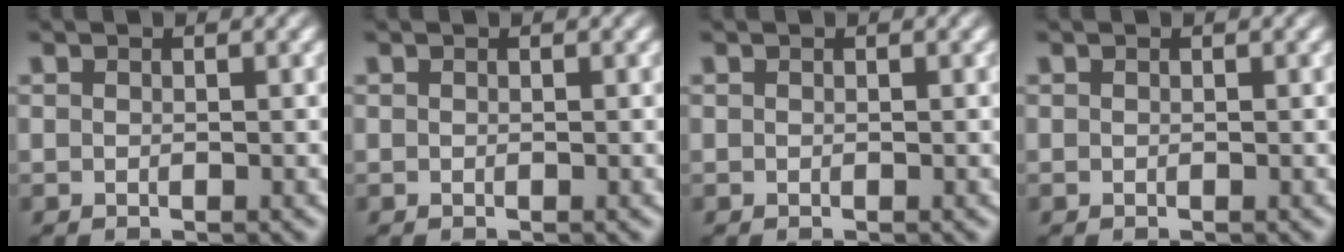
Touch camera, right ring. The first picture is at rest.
{"total": 0.0}
{"total": 0.0}
{"total": 0.0}